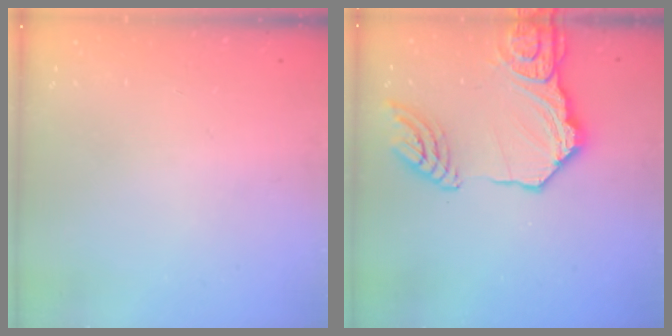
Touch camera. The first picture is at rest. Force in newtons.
{"total": 19.1, "press": 19.0, "slide": 1.3}